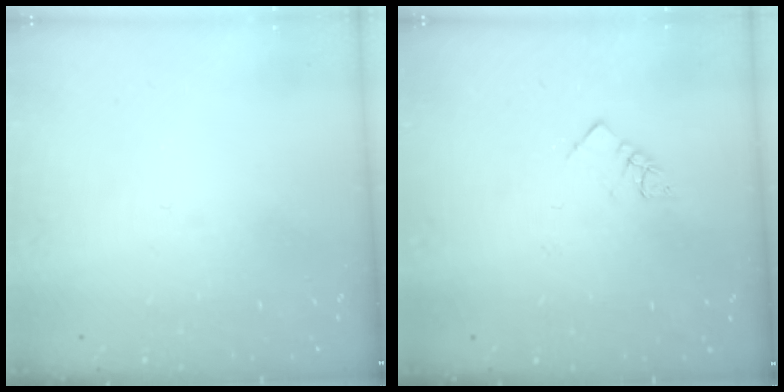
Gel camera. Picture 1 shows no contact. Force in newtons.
{"total": 4.5, "press": 4.5, "slide": 0.4}